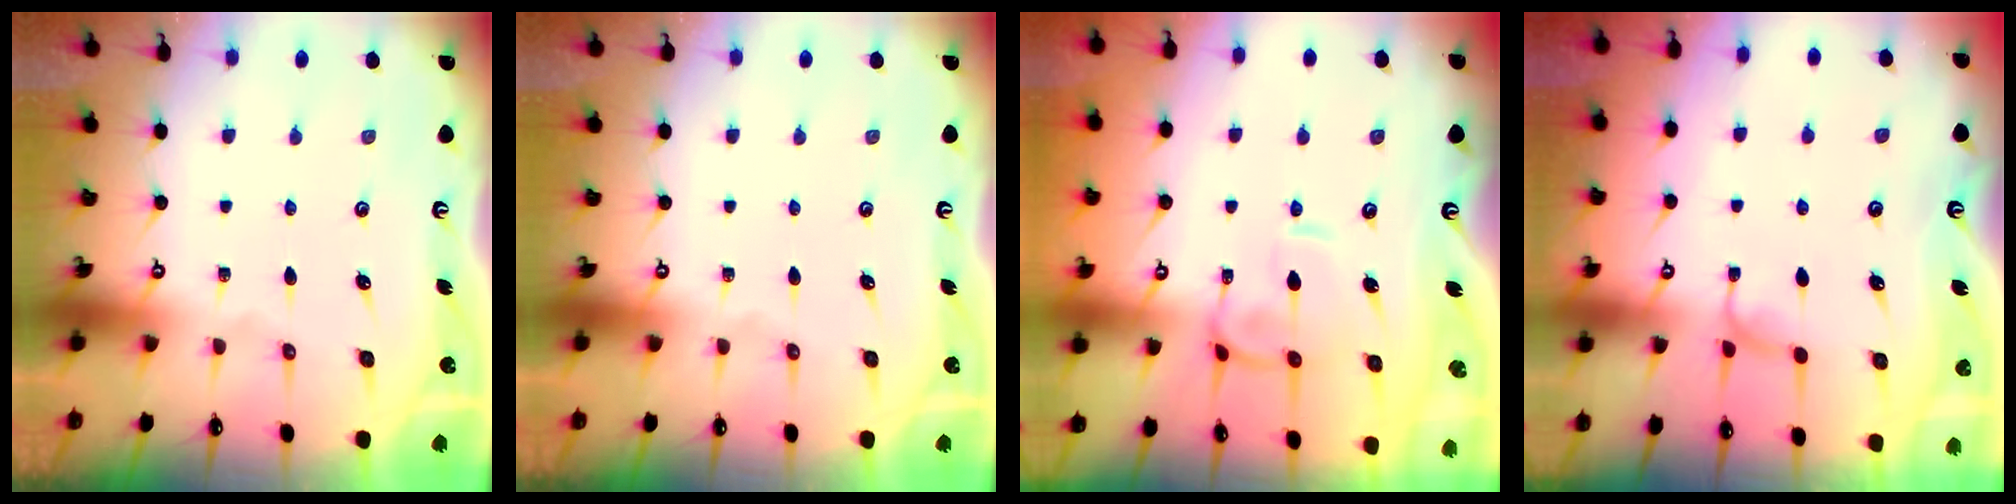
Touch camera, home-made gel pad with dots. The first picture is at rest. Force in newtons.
{"total": 0.0}
{"total": 2.7, "press": 2.6, "slide": 0.9}
{"total": 0.9, "press": 0.0, "slide": 0.9}